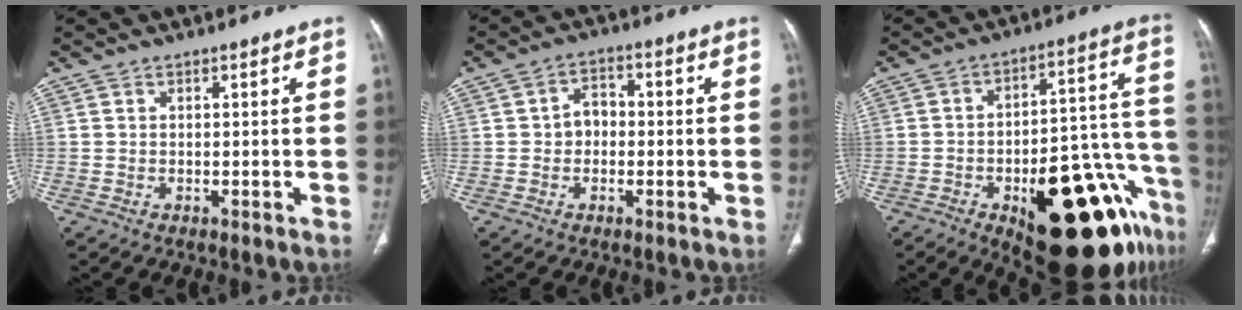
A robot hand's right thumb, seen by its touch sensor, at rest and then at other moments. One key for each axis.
{"total": 4.6, "fx": -0.4, "fy": 3.7, "fz": 2.7, "tx": -0.023, "ty": 0.019, "tz": -0.016}
{"total": 28.1, "fx": -14.6, "fy": 10.4, "fz": 21.6, "tx": -0.203, "ty": 0.086, "tz": -0.200}